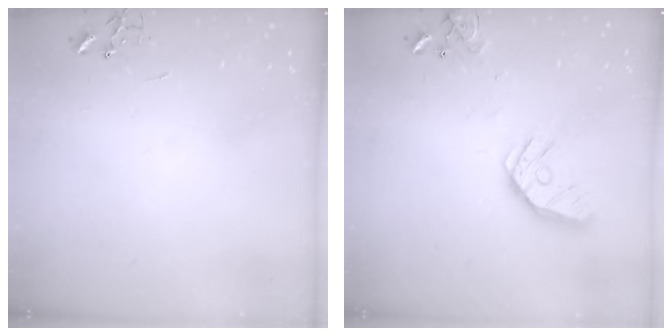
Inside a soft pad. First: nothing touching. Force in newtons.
{"total": 15.8, "press": 15.5, "slide": 2.5}